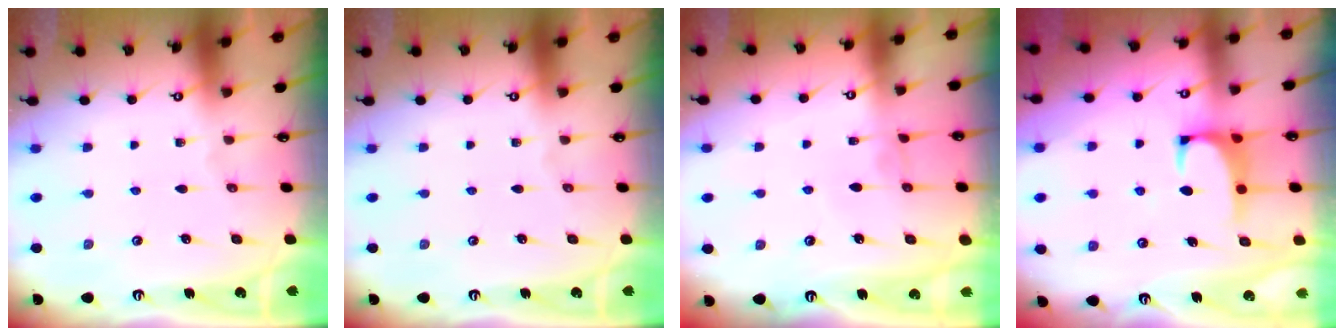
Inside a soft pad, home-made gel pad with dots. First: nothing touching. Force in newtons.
{"total": 0.0}
{"total": 1.4, "press": 1.3, "slide": 0.2}
{"total": 1.3, "press": 1.1, "slide": 0.8}